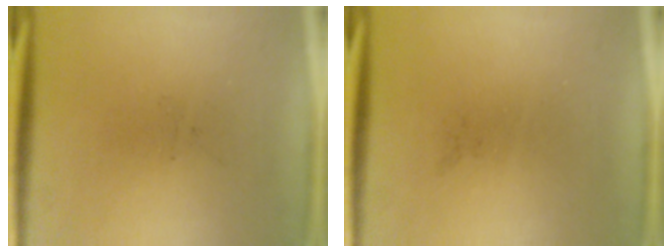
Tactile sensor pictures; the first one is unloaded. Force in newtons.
{"total": 0.0}